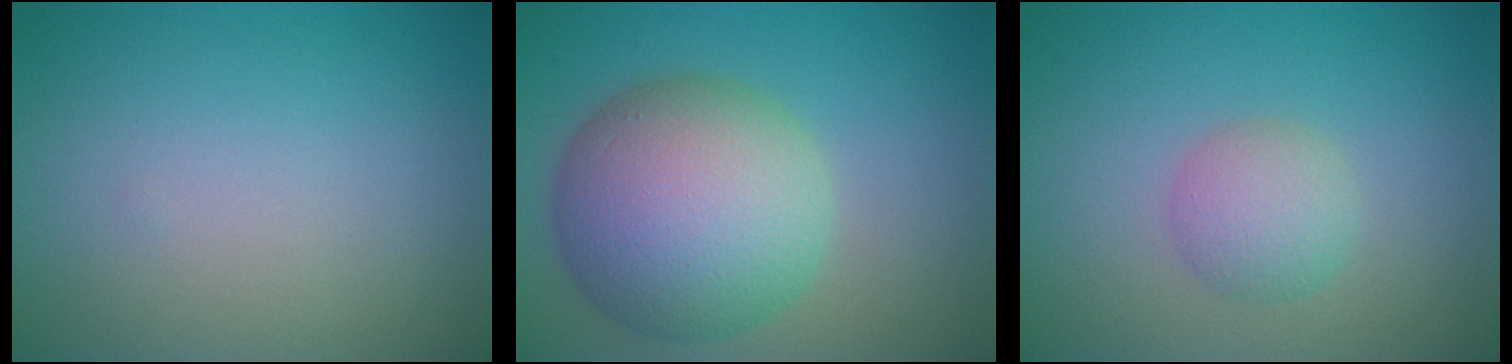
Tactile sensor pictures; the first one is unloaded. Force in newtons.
{"total": 10.9, "press": 10.9, "slide": 0.3}
{"total": 2.7, "press": 2.7, "slide": 0.1}